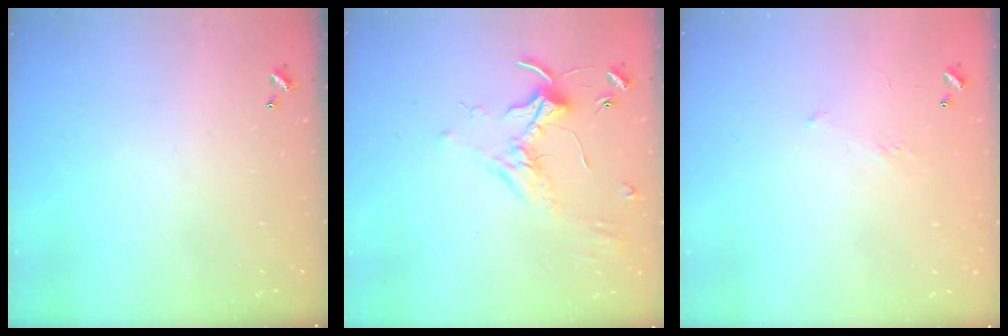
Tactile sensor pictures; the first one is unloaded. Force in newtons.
{"total": 1.7, "press": 1.6, "slide": 0.4}
{"total": 4.8, "press": 4.7, "slide": 0.9}